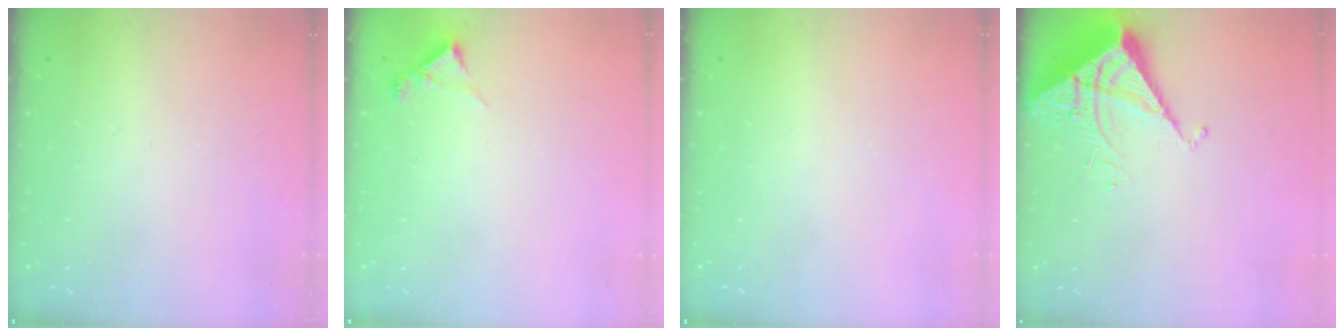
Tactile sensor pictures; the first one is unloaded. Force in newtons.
{"total": 5.0, "press": 5.0, "slide": 0.5}
{"total": 0.0}
{"total": 7.0, "press": 7.0, "slide": 0.3}